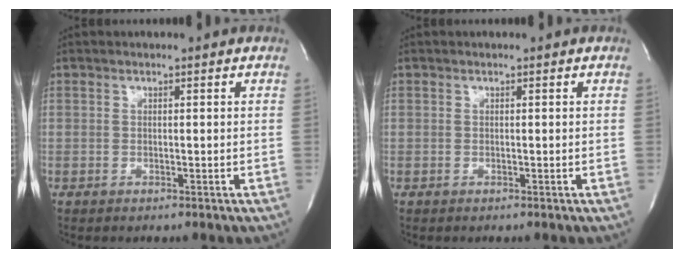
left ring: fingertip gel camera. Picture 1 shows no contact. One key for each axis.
{"total": 0.0}